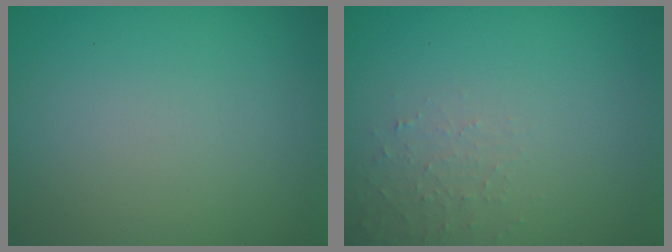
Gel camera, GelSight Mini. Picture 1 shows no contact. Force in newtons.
{"total": 1.3, "press": 1.3, "slide": 0.2}